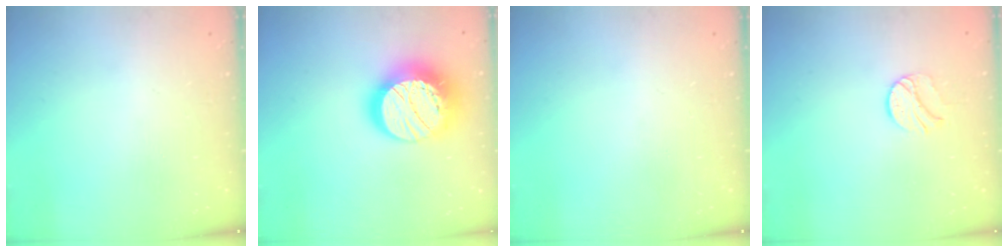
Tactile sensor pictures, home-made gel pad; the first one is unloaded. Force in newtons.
{"total": 22.0, "press": 22.0, "slide": 1.6}
{"total": 0.0}
{"total": 8.3, "press": 8.2, "slide": 0.8}